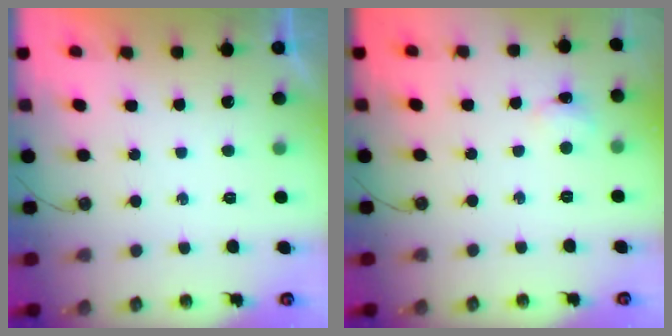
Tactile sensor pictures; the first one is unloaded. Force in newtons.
{"total": 2.5, "press": 2.4, "slide": 0.5}